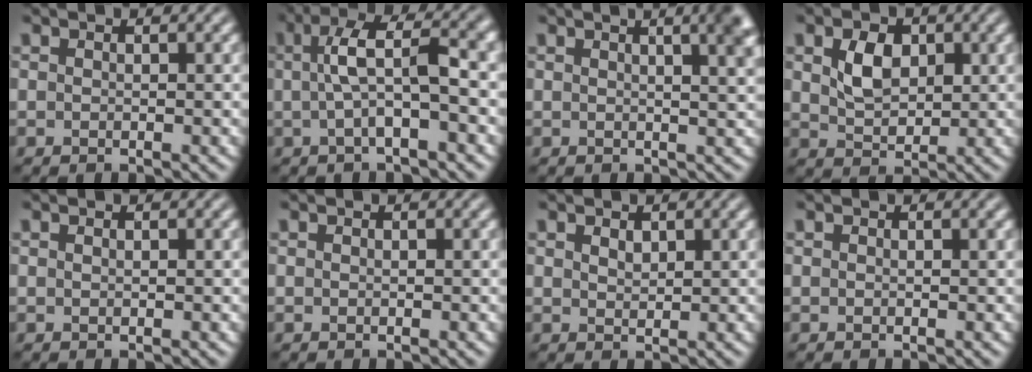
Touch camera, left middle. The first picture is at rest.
{"total": 5.4, "force": [0.5, 1.3, 5.2], "torque": [-0.099, 0.018, 0.001]}
{"total": 7.8, "force": [3.2, 3.5, 6.1], "torque": [-0.019, 0.047, 0.008]}
{"total": 3.6, "force": [1.0, 2.5, 2.4], "torque": [-0.050, -0.001, 0.018]}
{"total": 0.0}
{"total": 0.0}
{"total": 1.1, "force": [0.7, 0.6, 0.5], "torque": [-0.011, -0.001, 0.015]}
{"total": 0.0}